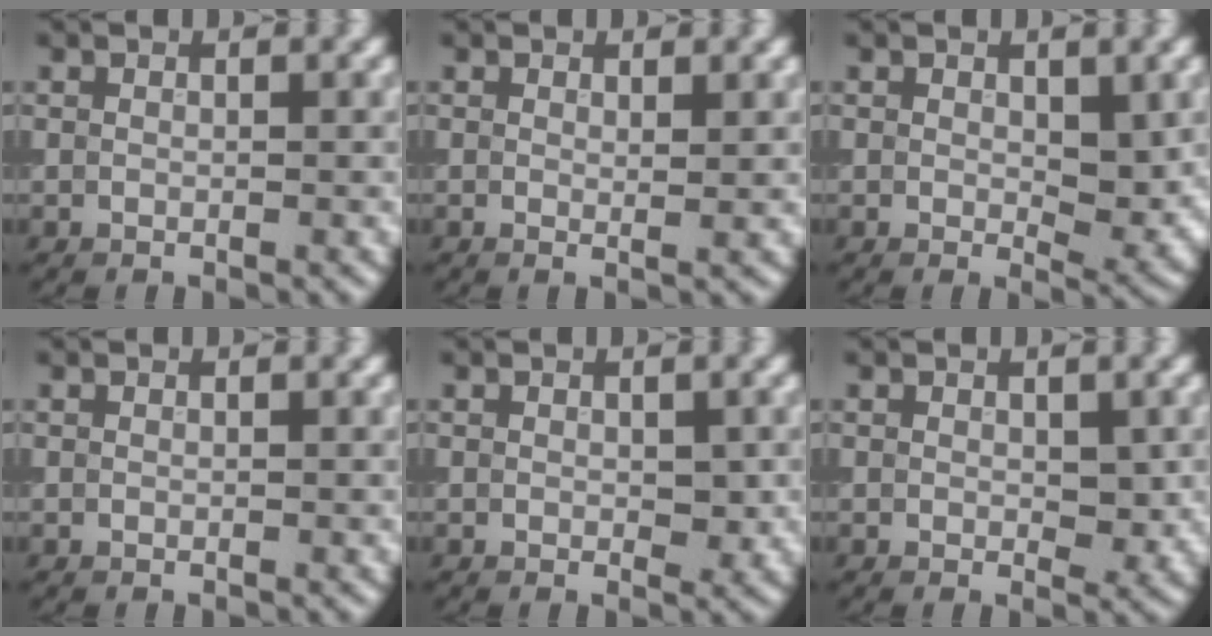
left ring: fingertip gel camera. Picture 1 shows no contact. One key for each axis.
{"total": 0.7, "fx": 0.3, "fy": 0.1, "fz": 0.7, "tx": -0.008, "ty": -0.006, "tz": 0.004}
{"total": 2.8, "fx": 0.5, "fy": 1.4, "fz": 2.4, "tx": -0.030, "ty": -0.012, "tz": 0.011}
{"total": 0.0}
{"total": 1.5, "fx": 0.0, "fy": 0.8, "fz": 1.3, "tx": -0.013, "ty": -0.003, "tz": 0.001}
{"total": 1.9, "fx": 0.1, "fy": 1.1, "fz": 1.6, "tx": -0.018, "ty": -0.004, "tz": 0.004}